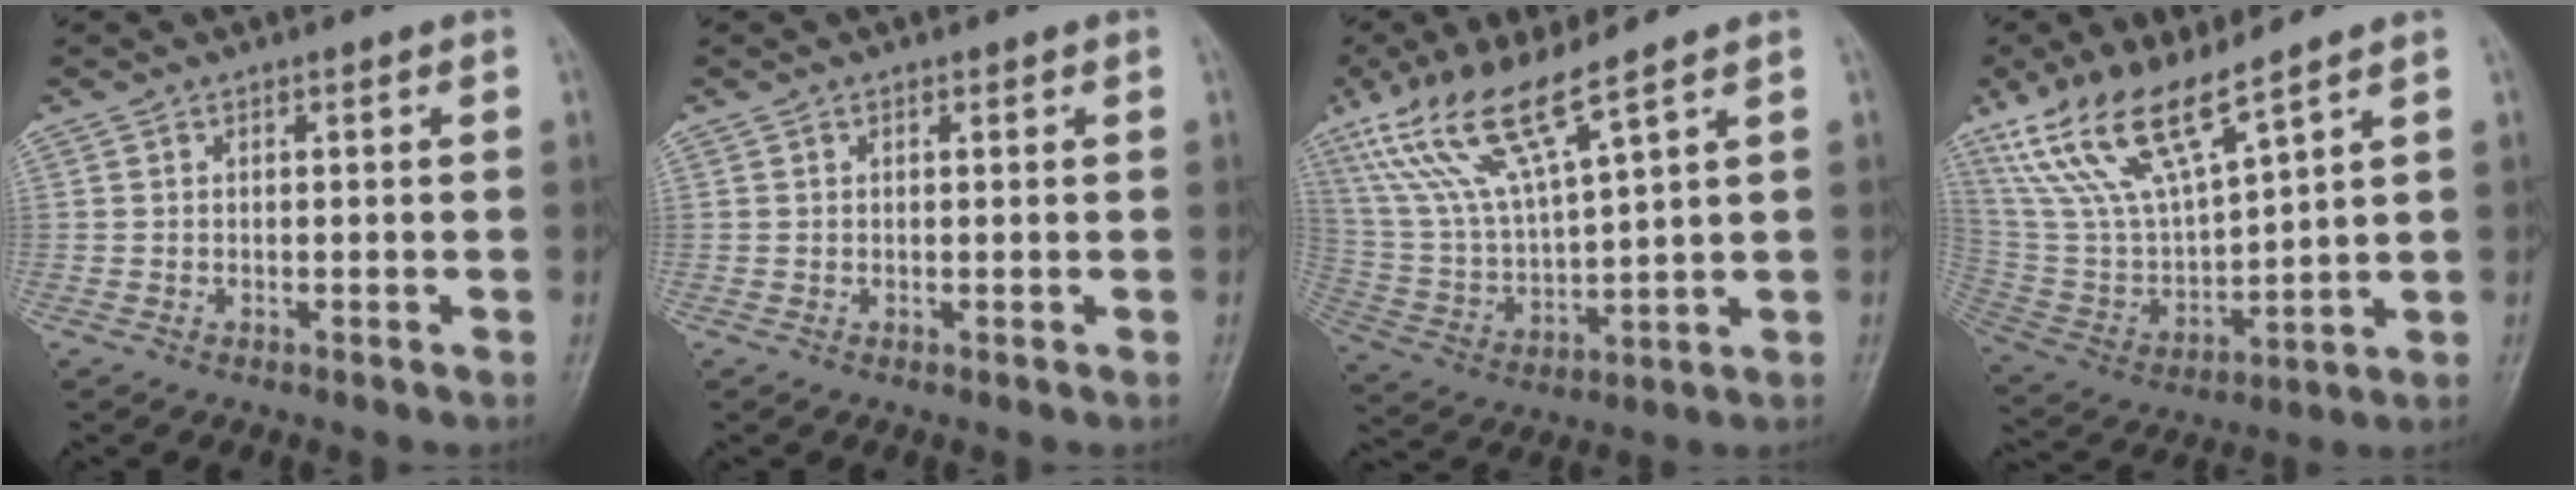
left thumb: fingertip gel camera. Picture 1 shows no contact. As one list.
[{"total": 0.7, "force": [0.3, 0.3, 0.6], "torque": [-0.007, 0.001, 0.004]}, {"total": 14.5, "force": [9.4, 2.5, 10.8], "torque": [-0.225, -0.038, 0.199]}, {"total": 15.9, "force": [11.1, 4.3, 10.6], "torque": [-0.200, -0.046, 0.235]}]